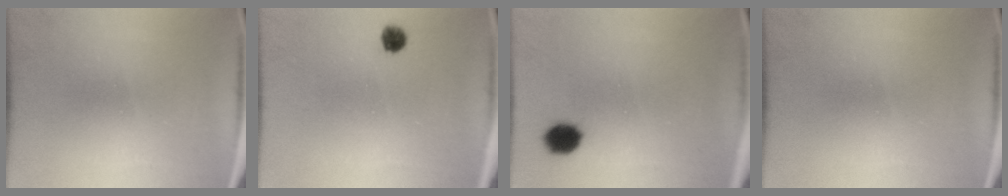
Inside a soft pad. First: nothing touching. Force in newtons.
{"total": 2.3}
{"total": 4.8}
{"total": 0.0}